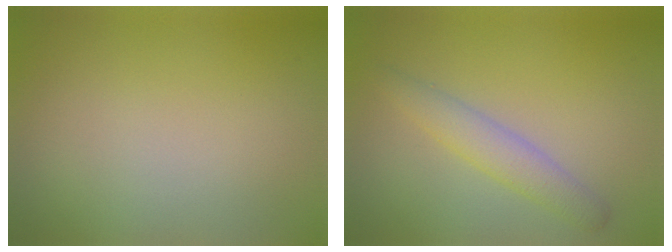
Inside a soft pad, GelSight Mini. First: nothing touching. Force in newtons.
{"total": 2.7, "press": 2.7, "slide": 0.0}